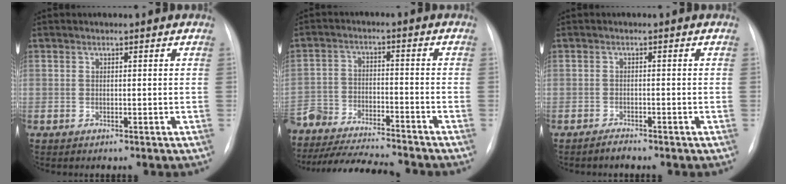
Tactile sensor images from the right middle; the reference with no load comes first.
{"total": 21.4, "force": [-19.4, 2.5, 8.5], "torque": [-0.198, -0.031, -0.310]}
{"total": 1.4, "force": [-1.3, 0.1, 0.4], "torque": [-0.012, -0.002, -0.021]}